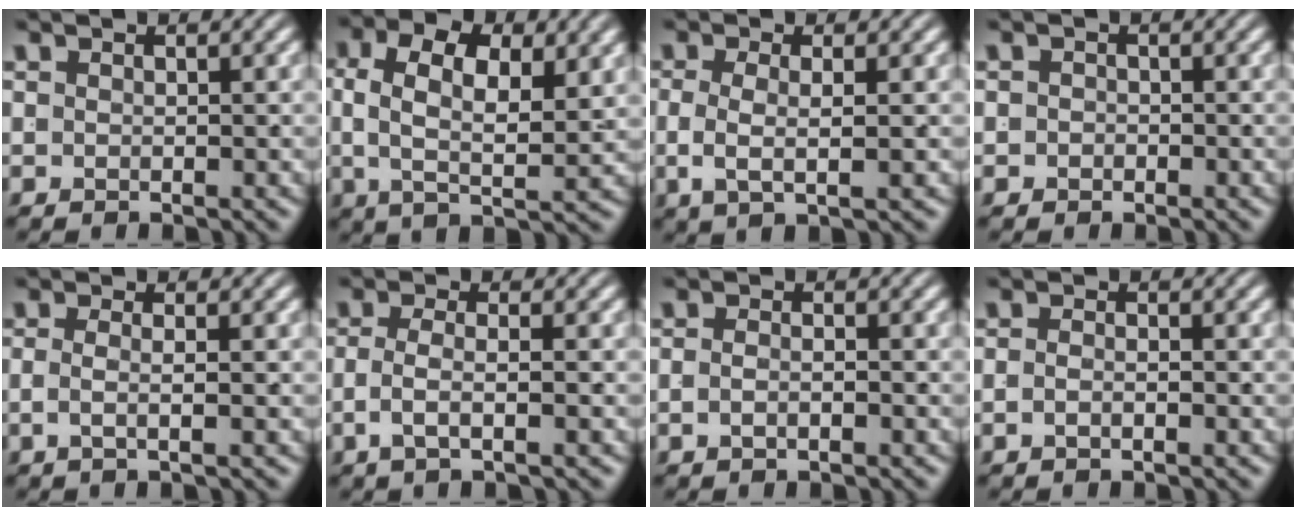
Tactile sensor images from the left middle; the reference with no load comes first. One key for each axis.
{"total": 7.2, "fx": 2.1, "fy": 3.9, "fz": 5.7, "tx": -0.088, "ty": 0.004, "tz": 0.024}
{"total": 2.8, "fx": -0.2, "fy": 0.6, "fz": 2.7, "tx": -0.052, "ty": -0.012, "tz": 0.005}
{"total": 1.0, "fx": -0.8, "fy": 0.6, "fz": 0.0, "tx": 0.000, "ty": -0.010, "tz": -0.010}
{"total": 1.8, "fx": -0.6, "fy": -0.5, "fz": 1.7, "tx": -0.034, "ty": -0.009, "tz": -0.005}
{"total": 2.5, "fx": -0.9, "fy": 0.2, "fz": 2.3, "tx": -0.045, "ty": -0.012, "tz": -0.010}
{"total": 1.4, "fx": -0.8, "fy": 0.0, "fz": 1.1, "tx": -0.018, "ty": -0.003, "tz": -0.012}
{"total": 1.2, "fx": -0.8, "fy": -0.1, "fz": 0.9, "tx": -0.016, "ty": 0.000, "tz": -0.013}